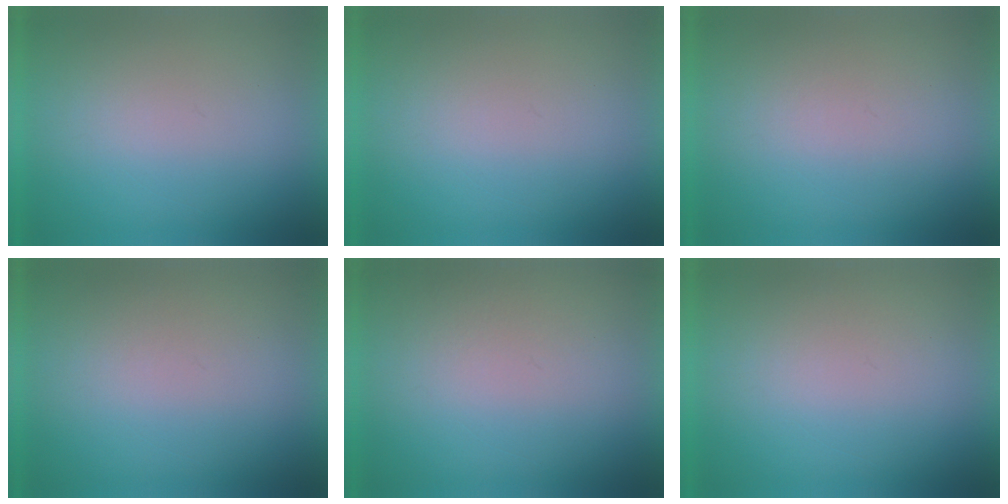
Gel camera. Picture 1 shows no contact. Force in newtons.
{"total": 0.0}
{"total": 1.2}
{"total": 1.1}
{"total": 2.0}
{"total": 1.0}